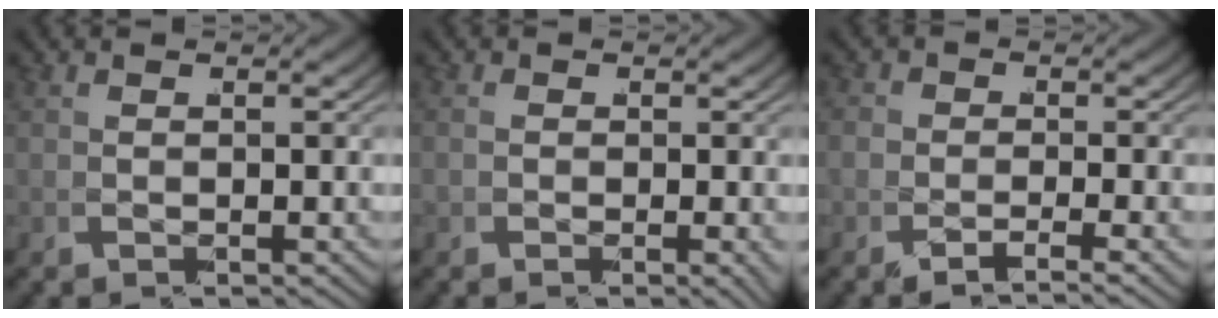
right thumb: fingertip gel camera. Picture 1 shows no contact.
{"total": 1.4, "force": [-0.3, 1.0, 0.9], "torque": [-0.010, -0.005, -0.007]}
{"total": 2.4, "force": [-1.8, 1.2, 1.0], "torque": [-0.013, -0.004, -0.036]}